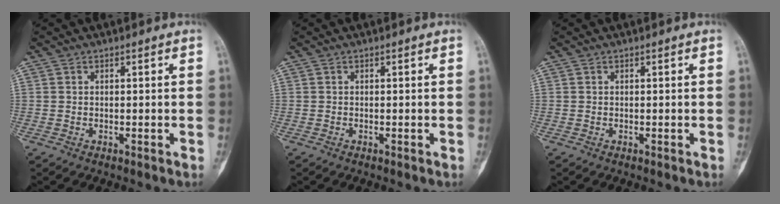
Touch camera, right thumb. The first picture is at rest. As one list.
[{"total": 0.0}, {"total": 0.0}]